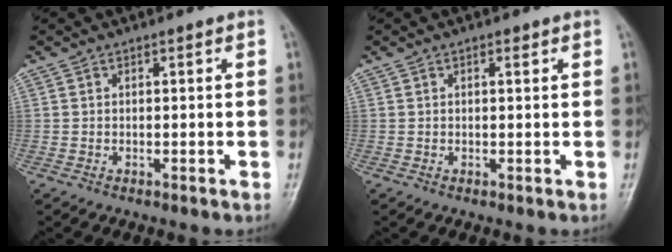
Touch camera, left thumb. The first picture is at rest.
{"total": 1.0, "force": [0.5, 0.4, 0.7], "torque": [-0.011, 0.000, 0.007]}